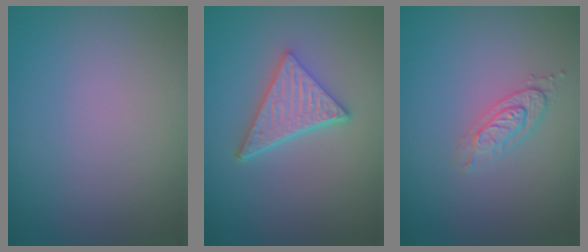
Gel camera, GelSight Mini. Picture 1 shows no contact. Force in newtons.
{"total": 4.9, "press": 3.5, "slide": 3.5}
{"total": 2.0, "press": 1.9, "slide": 0.6}